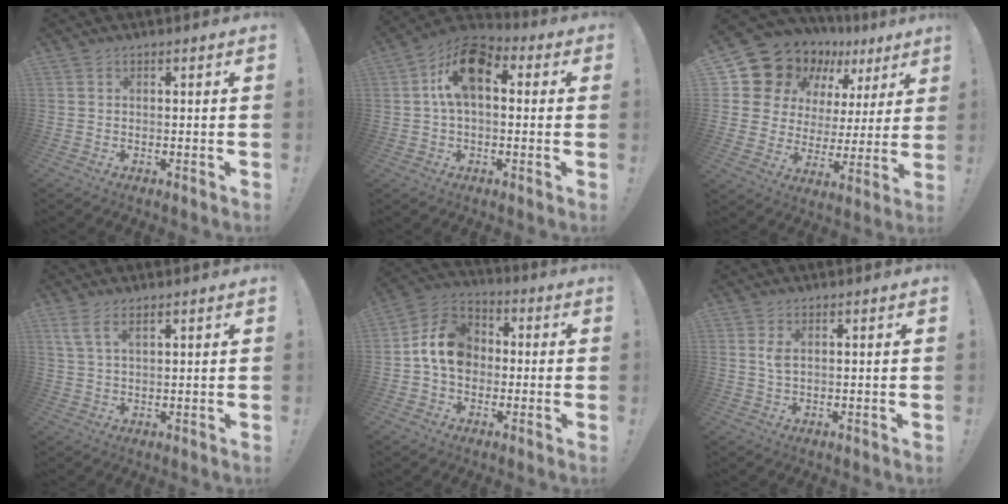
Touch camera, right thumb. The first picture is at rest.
{"total": 13.6, "force": [3.4, 8.2, 10.3], "torque": [-0.176, 0.011, 0.065]}
{"total": 14.2, "force": [10.7, 8.2, 4.2], "torque": [-0.083, -0.085, 0.211]}
{"total": 4.7, "force": [2.7, 1.9, 3.4], "torque": [-0.066, -0.004, 0.052]}
{"total": 13.0, "force": [0.6, 10.6, 7.5], "torque": [-0.108, 0.021, 0.020]}
{"total": 2.5, "force": [0.8, 0.6, 2.3], "torque": [-0.039, 0.001, 0.011]}